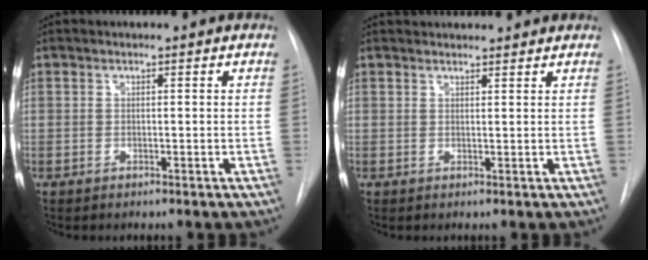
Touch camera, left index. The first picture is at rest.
{"total": 4.9, "force": [4.7, 0.9, 1.3], "torque": [-0.012, 0.031, 0.052]}